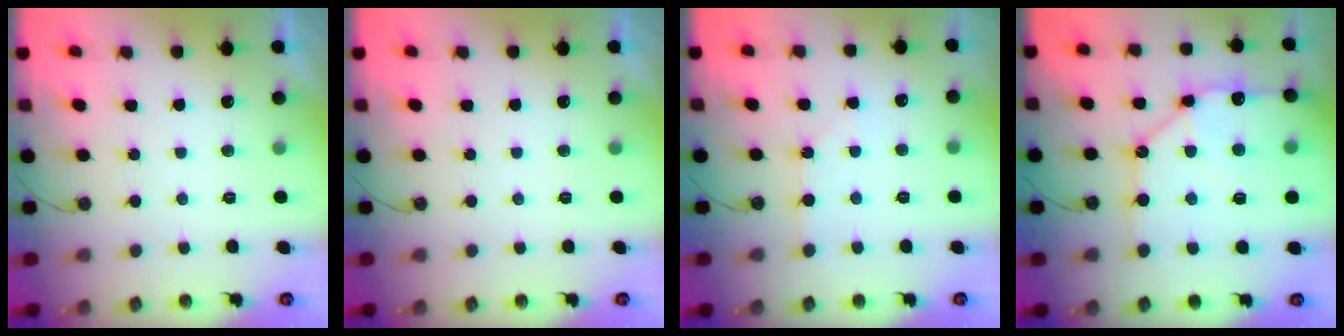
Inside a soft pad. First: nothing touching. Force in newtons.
{"total": 0.0}
{"total": 1.6, "press": 1.6, "slide": 0.3}
{"total": 15.3, "press": 15.2, "slide": 2.1}